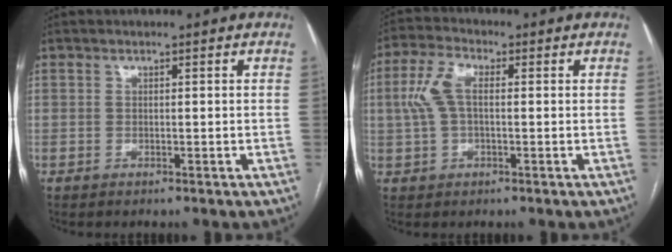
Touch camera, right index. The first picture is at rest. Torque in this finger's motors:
{"motor_torque": [1.11, 0.30, 0.56, 0.06]}